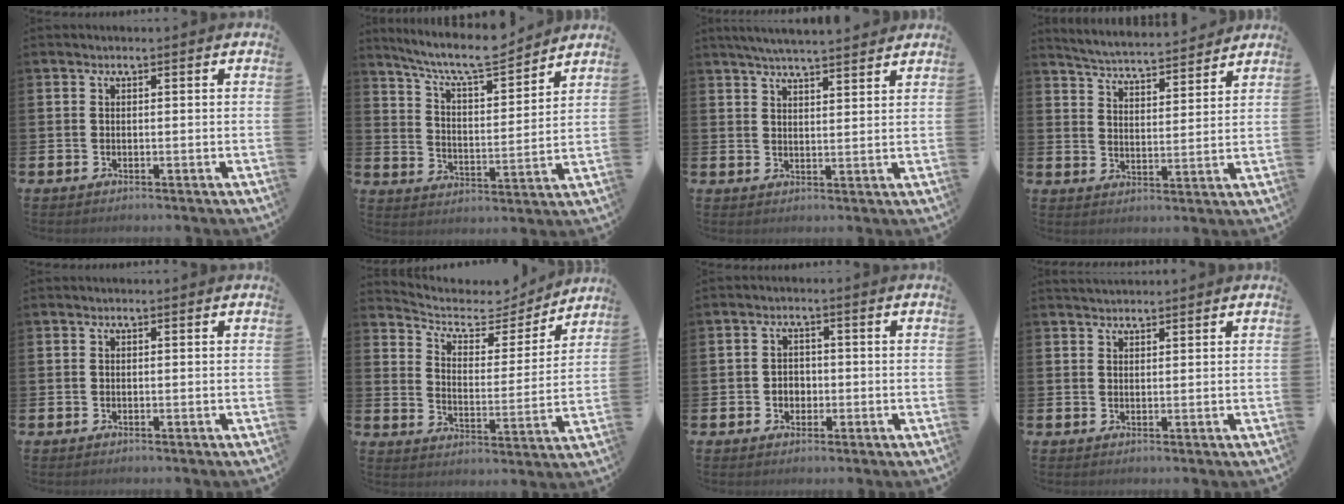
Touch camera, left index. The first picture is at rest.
{"total": 8.4, "force": [7.8, 1.1, 2.9], "torque": [-0.085, -0.052, 0.135]}
{"total": 4.7, "force": [4.6, -0.1, 0.9], "torque": [-0.030, -0.019, 0.084]}
{"total": 4.9, "force": [4.9, 0.3, 0.4], "torque": [-0.037, -0.037, 0.084]}
{"total": 0.0}
{"total": 6.0, "force": [5.3, 2.4, 1.3], "torque": [-0.058, -0.044, 0.085]}
{"total": 2.3, "force": [-0.5, 2.0, 0.9], "torque": [-0.014, 0.005, -0.016]}
{"total": 1.8, "force": [1.7, 0.4, 0.1], "torque": [0.003, -0.002, 0.030]}